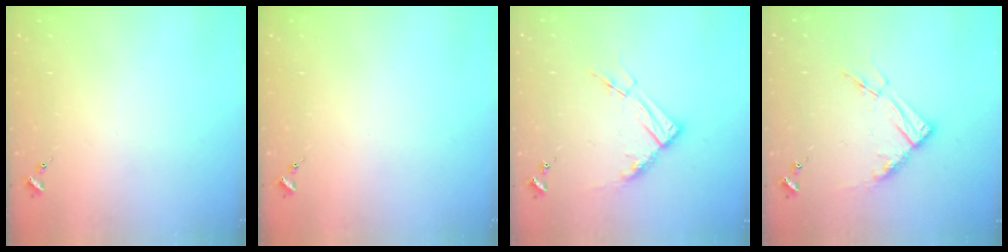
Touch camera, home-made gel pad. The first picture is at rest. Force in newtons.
{"total": 0.0}
{"total": 10.3, "press": 10.2, "slide": 1.0}
{"total": 10.3, "press": 10.2, "slide": 1.0}